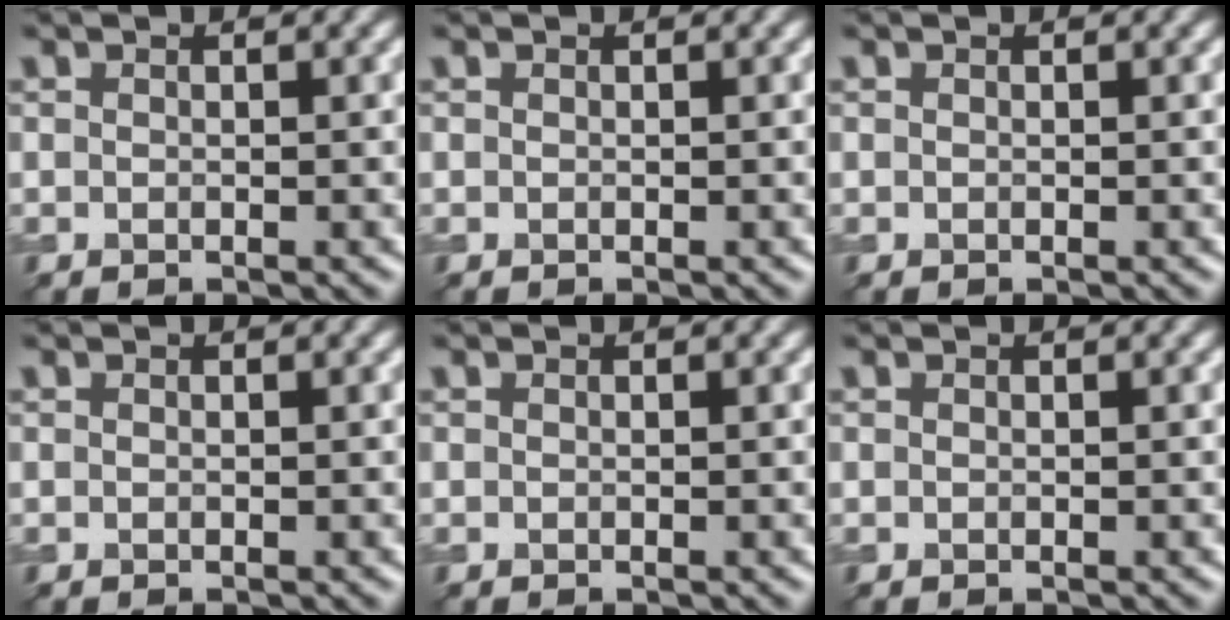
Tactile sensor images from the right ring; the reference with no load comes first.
{"total": 0.0}
{"total": 0.0}
{"total": 0.0}
{"total": 0.0}
{"total": 0.0}